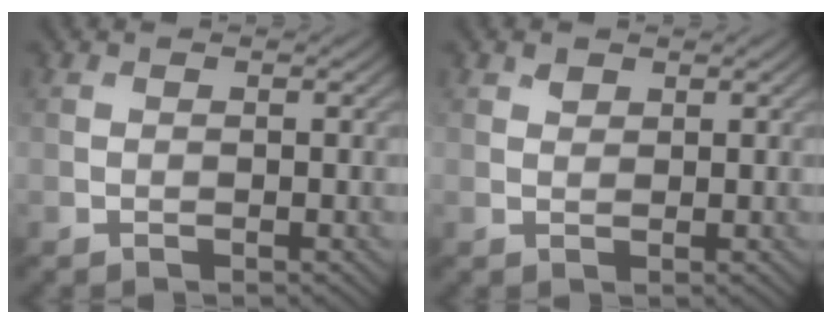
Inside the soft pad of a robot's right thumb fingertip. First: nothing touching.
{"total": 1.0, "force": [0.7, 0.6, 0.3], "torque": [-0.006, -0.003, 0.015]}